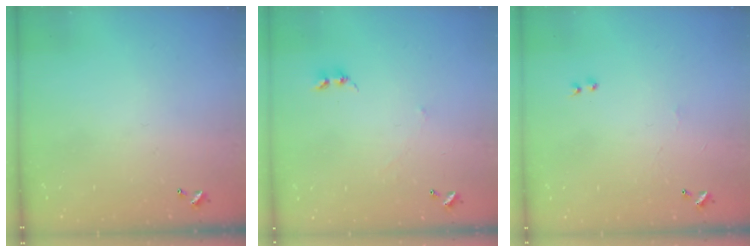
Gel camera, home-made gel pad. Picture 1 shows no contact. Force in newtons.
{"total": 2.3, "press": 2.3, "slide": 0.3}
{"total": 0.9, "press": 0.8, "slide": 0.5}